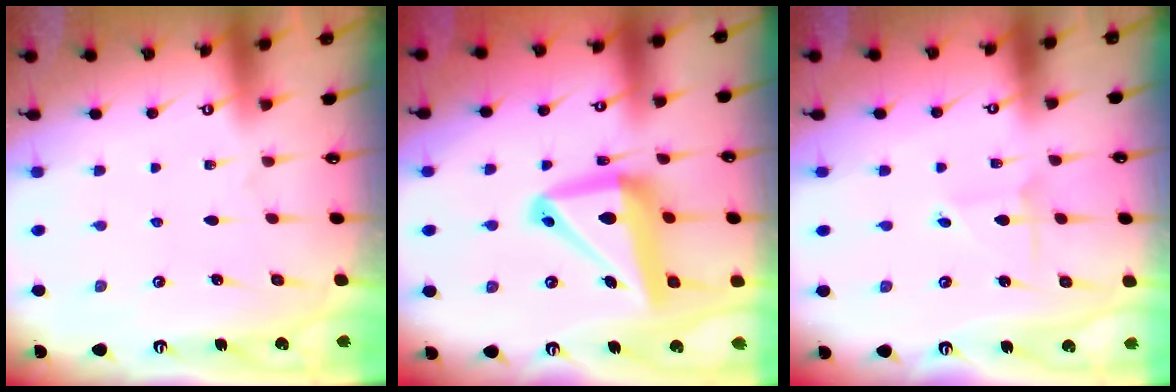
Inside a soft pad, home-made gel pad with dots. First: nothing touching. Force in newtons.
{"total": 16.6, "press": 16.4, "slide": 2.1}
{"total": 2.2, "press": 2.2, "slide": 0.2}